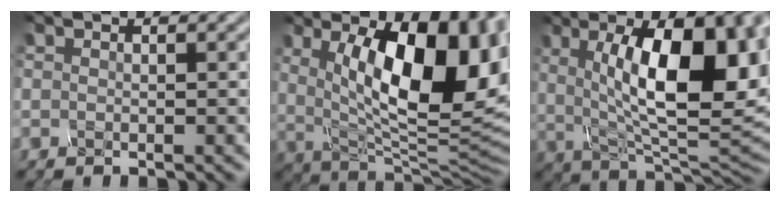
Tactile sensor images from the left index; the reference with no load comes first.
{"total": 14.7, "force": [3.2, 6.1, 13.0], "torque": [-0.162, -0.004, 0.045]}
{"total": 13.9, "force": [2.3, 5.1, 12.7], "torque": [-0.180, 0.003, 0.032]}